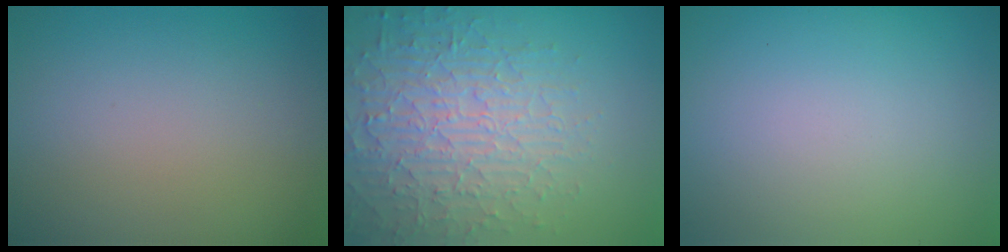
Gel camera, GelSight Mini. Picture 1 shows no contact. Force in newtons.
{"total": 6.2, "press": 5.1, "slide": 3.6}
{"total": 0.0}